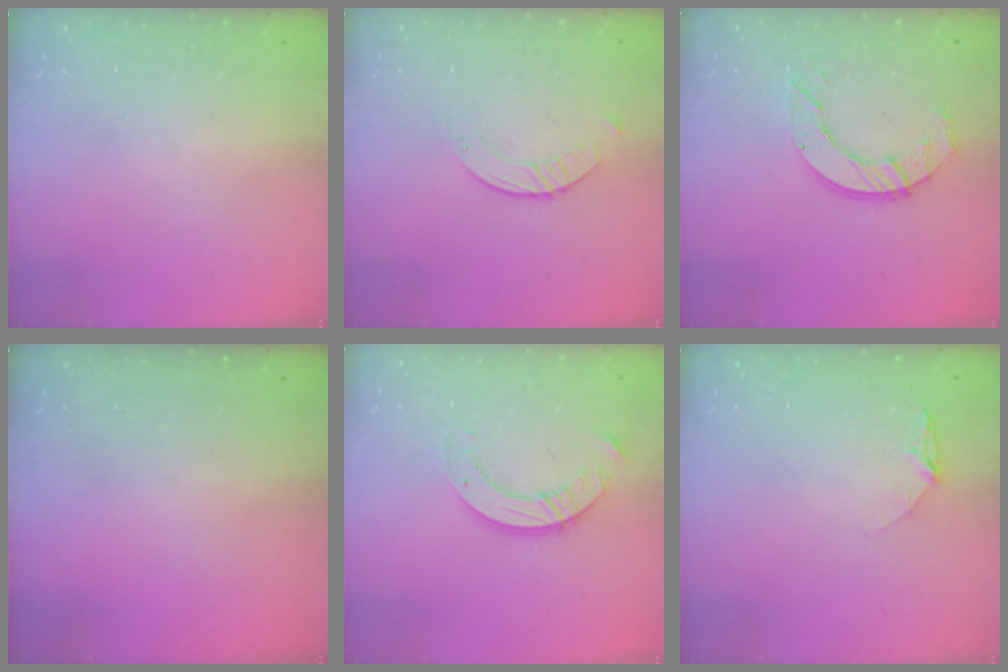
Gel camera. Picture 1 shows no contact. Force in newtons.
{"total": 1.6, "press": 1.6, "slide": 0.3}
{"total": 7.4, "press": 7.4, "slide": 0.5}
{"total": 0.0}
{"total": 9.2, "press": 9.1, "slide": 0.8}
{"total": 4.4, "press": 4.4, "slide": 0.5}